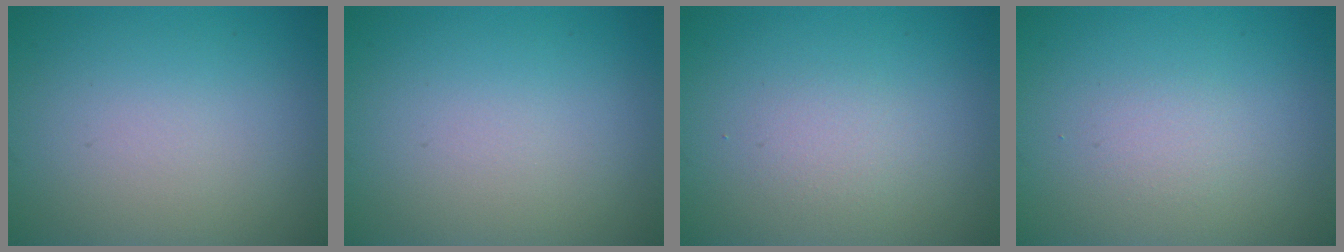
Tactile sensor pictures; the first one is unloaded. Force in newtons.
{"total": 0.0}
{"total": 1.2, "press": 1.2, "slide": 0.1}
{"total": 2.6, "press": 2.6, "slide": 0.3}